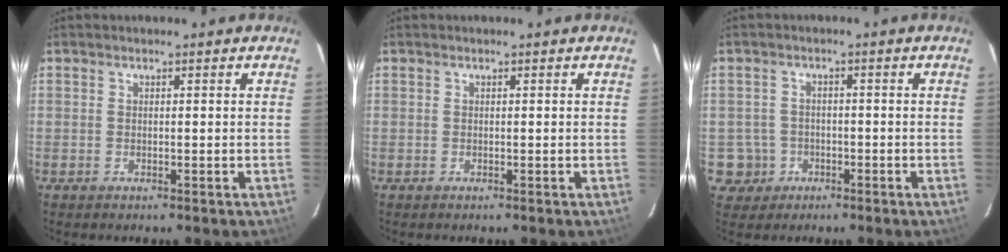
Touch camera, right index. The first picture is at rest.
{"total": 0.0}
{"total": 4.9, "force": [-1.7, 4.6, 0.1], "torque": [-0.012, 0.022, -0.023]}